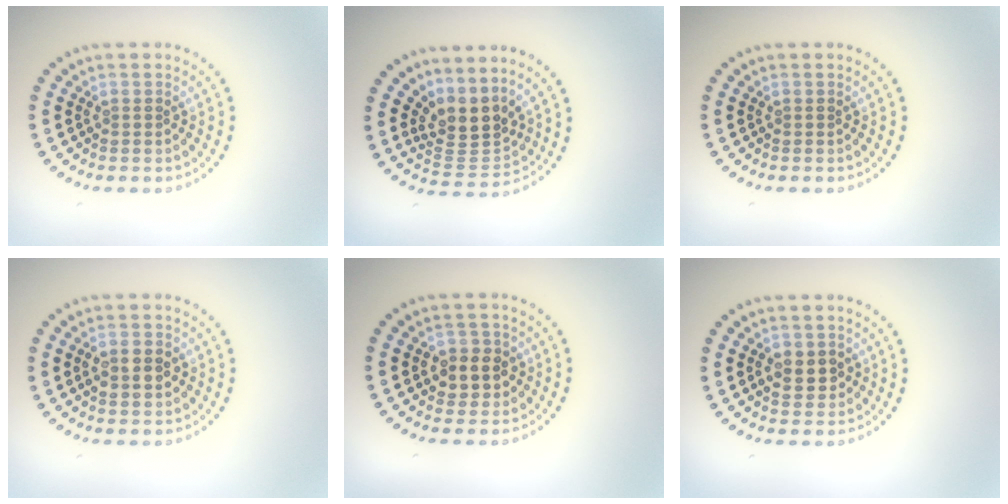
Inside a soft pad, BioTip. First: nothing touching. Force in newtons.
{"total": 3.7, "press": 2.6, "slide": 2.5}
{"total": 0.0}
{"total": 3.1, "press": 3.1, "slide": 0.4}
{"total": 2.8, "press": 2.7, "slide": 0.7}
{"total": 2.4, "press": 2.3, "slide": 0.6}